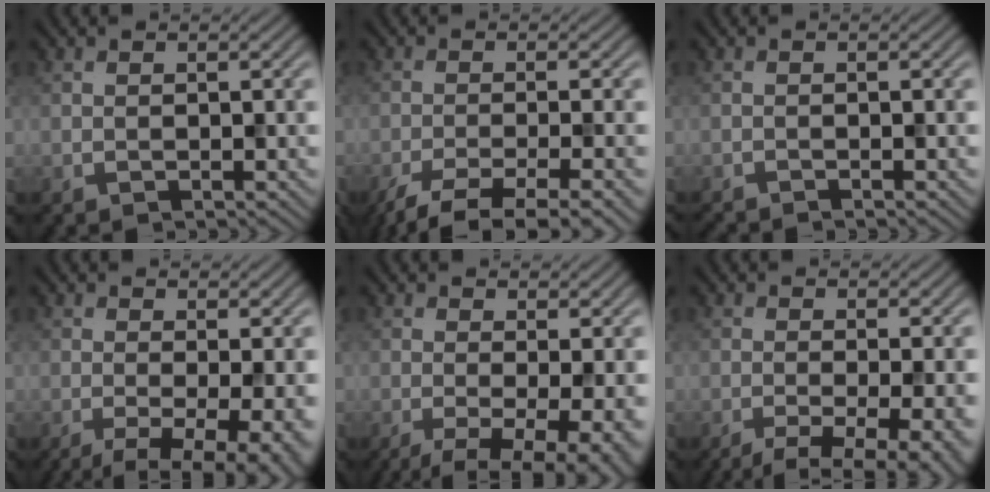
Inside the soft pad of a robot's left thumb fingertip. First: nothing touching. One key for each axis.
{"total": 6.9, "fx": -4.6, "fy": 1.6, "fz": 4.9, "tx": -0.077, "ty": -0.010, "tz": -0.081}
{"total": 1.2, "fx": -1.1, "fy": 0.0, "fz": 0.3, "tx": 0.001, "ty": -0.004, "tz": -0.024}
{"total": 7.6, "fx": -2.2, "fy": 2.3, "fz": 6.9, "tx": -0.108, "ty": -0.010, "tz": -0.029}
{"total": 7.9, "fx": -2.1, "fy": 2.6, "fz": 7.1, "tx": -0.115, "ty": -0.012, "tz": -0.028}
{"total": 7.4, "fx": -3.3, "fy": 2.0, "fz": 6.3, "tx": -0.089, "ty": -0.010, "tz": -0.047}